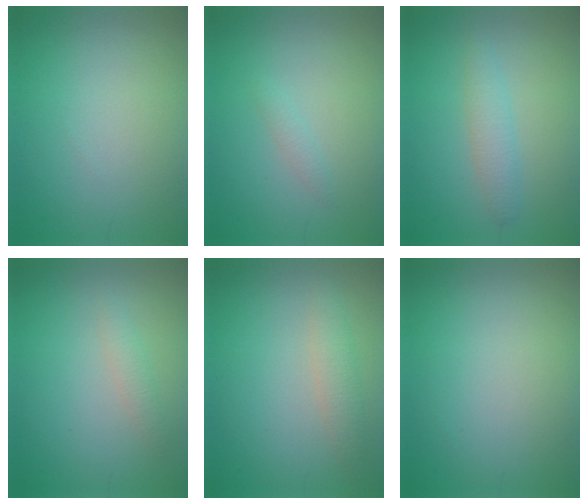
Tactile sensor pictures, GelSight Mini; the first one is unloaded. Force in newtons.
{"total": 0.9, "press": 0.8, "slide": 0.1}
{"total": 2.1, "press": 2.1, "slide": 0.2}
{"total": 1.2, "press": 1.2, "slide": 0.0}
{"total": 2.0, "press": 2.0, "slide": 0.1}
{"total": 0.0}